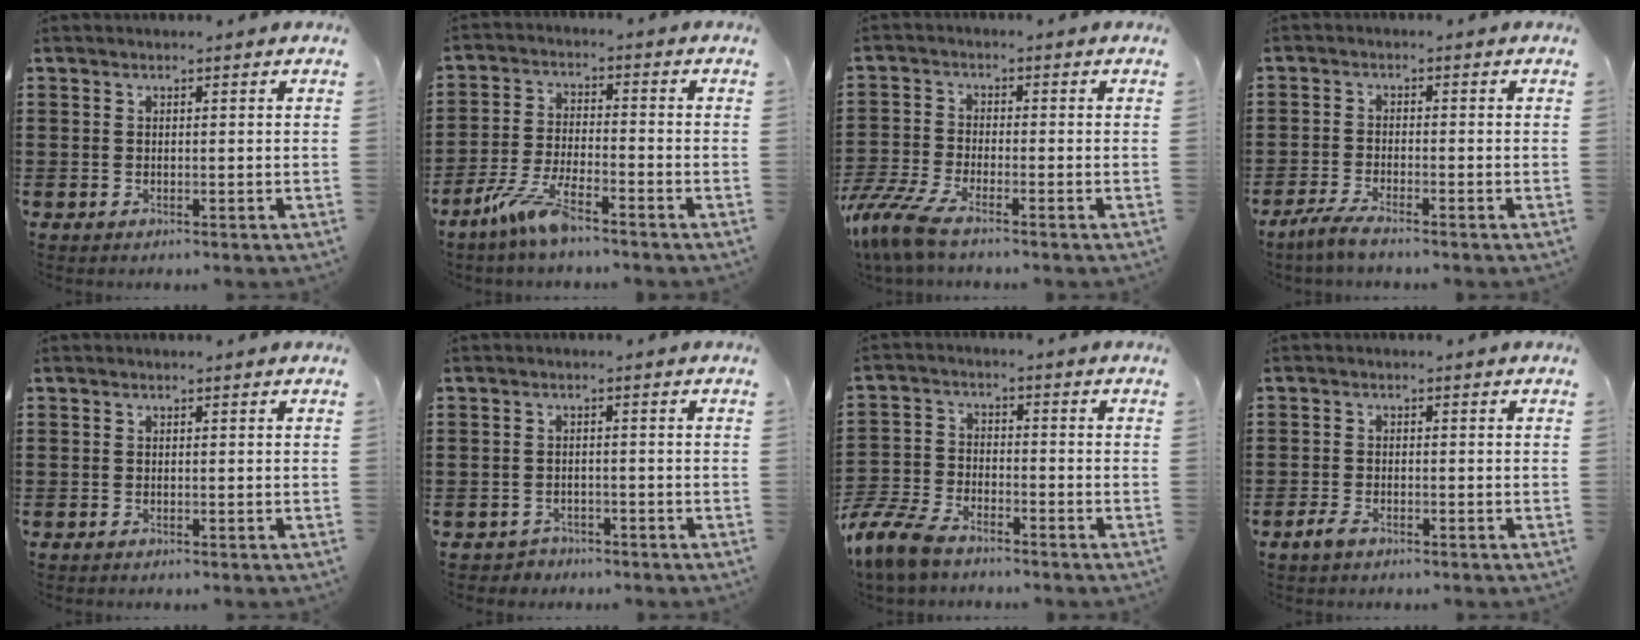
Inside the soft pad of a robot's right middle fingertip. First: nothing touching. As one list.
[{"total": 6.9, "force": [-5.1, 1.0, 4.6], "torque": [-0.105, -0.011, -0.098]}, {"total": 6.3, "force": [-5.0, 1.1, 3.6], "torque": [-0.107, -0.020, -0.107]}, {"total": 3.1, "force": [-2.7, 0.3, 1.5], "torque": [-0.041, -0.003, -0.056]}, {"total": 0.0}, {"total": 1.7, "force": [-1.5, 0.8, -0.2], "torque": [-0.004, 0.002, -0.037]}, {"total": 7.9, "force": [-7.0, 2.5, 2.9], "torque": [-0.085, 0.008, -0.143]}, {"total": 2.5, "force": [-1.7, 1.3, 1.4], "torque": [-0.040, -0.003, -0.036]}]